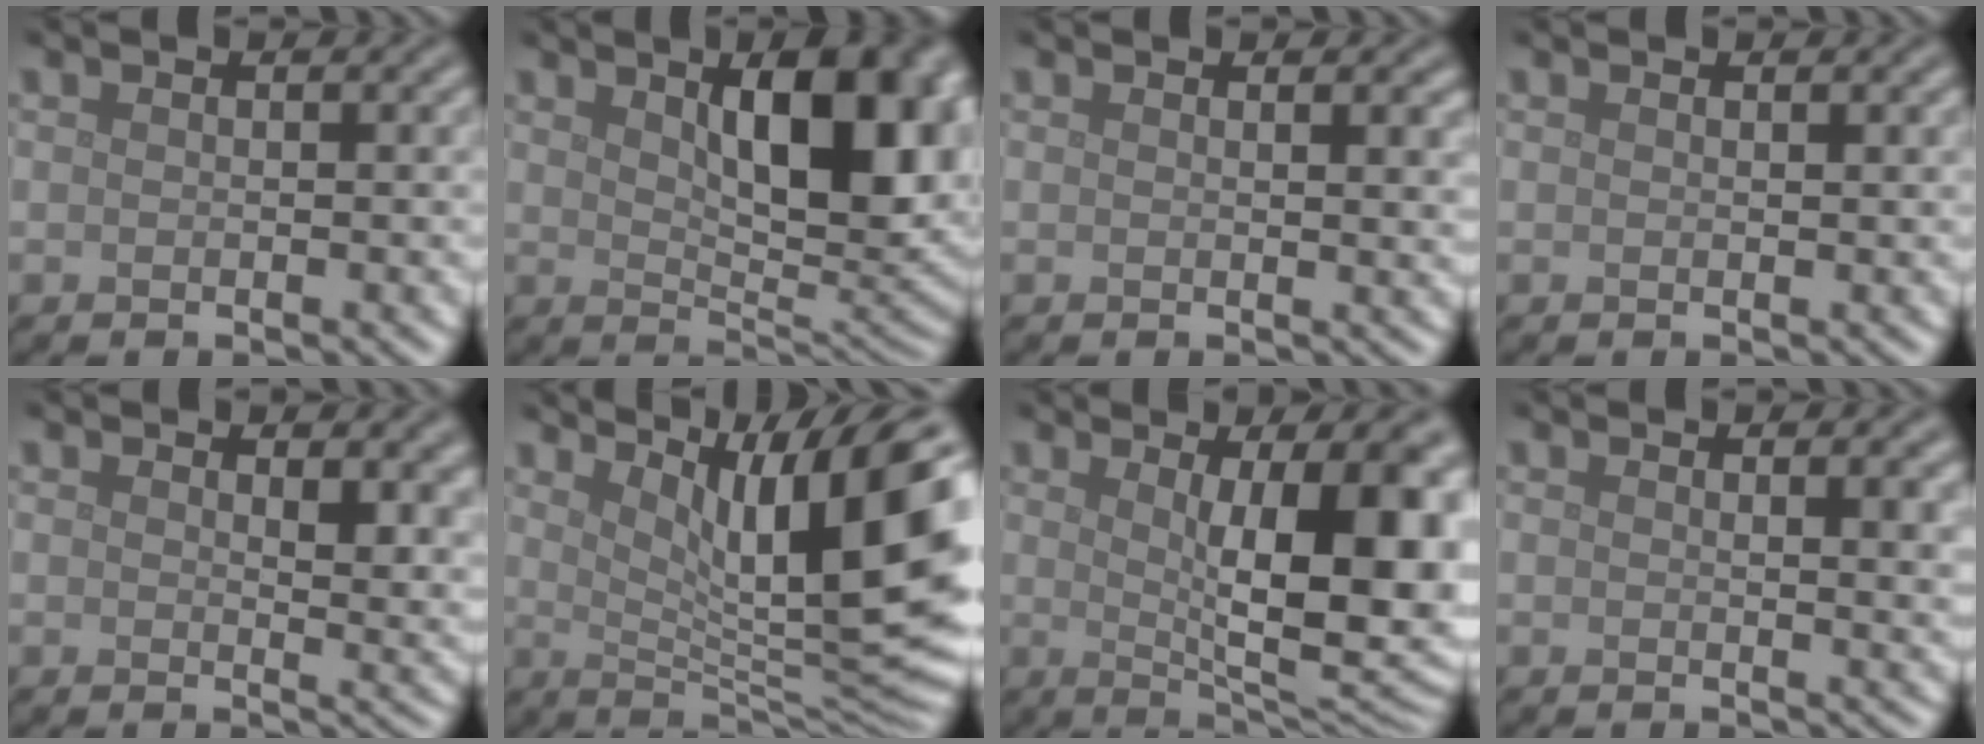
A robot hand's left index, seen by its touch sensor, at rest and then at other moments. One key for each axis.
{"total": 11.4, "fx": 3.5, "fy": 4.8, "fz": 9.8, "tx": -0.125, "ty": 0.002, "tz": 0.054}
{"total": 1.5, "fx": 0.7, "fy": 0.5, "fz": 1.3, "tx": -0.008, "ty": 0.002, "tz": 0.007}
{"total": 0.0}
{"total": 3.5, "fx": 1.8, "fy": 1.7, "fz": 2.6, "tx": -0.038, "ty": -0.009, "tz": 0.028}
{"total": 13.4, "fx": 5.0, "fy": 3.2, "fz": 12.0, "tx": -0.156, "ty": -0.001, "tz": 0.088}
{"total": 12.8, "fx": 1.5, "fy": 4.2, "fz": 12.0, "tx": -0.129, "ty": 0.000, "tz": 0.024}
{"total": 2.6, "fx": 1.0, "fy": 0.9, "fz": 2.3, "tx": -0.018, "ty": 0.001, "tz": 0.012}